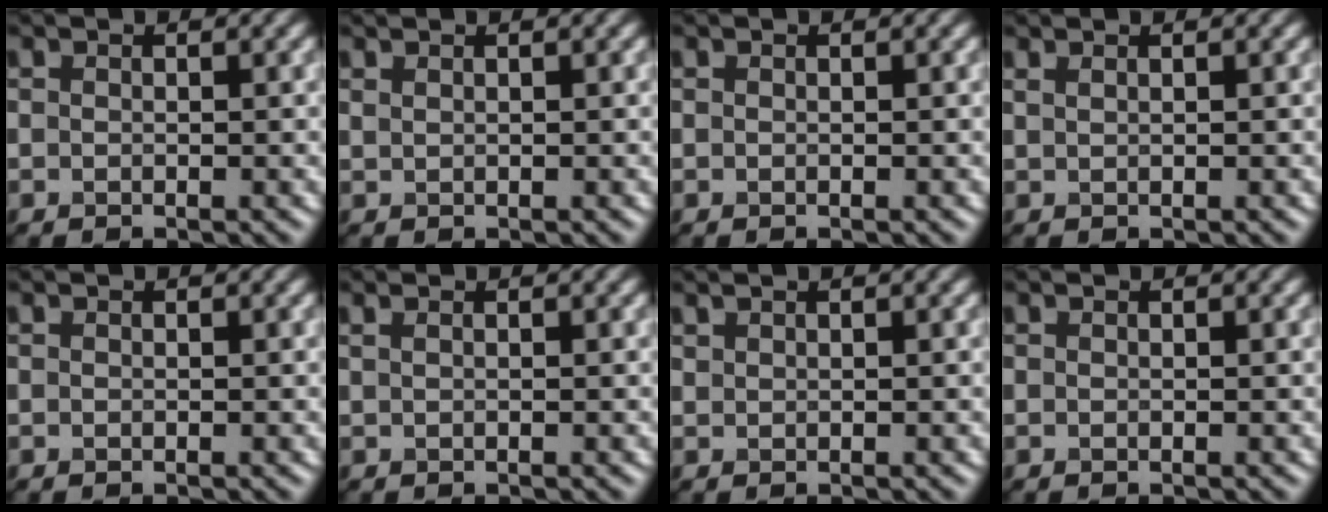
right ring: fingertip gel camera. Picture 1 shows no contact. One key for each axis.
{"total": 0.7, "fx": 0.6, "fy": 0.2, "fz": 0.3, "tx": -0.005, "ty": -0.001, "tz": 0.010}
{"total": 0.0}
{"total": 1.0, "fx": 0.7, "fy": 0.4, "fz": 0.5, "tx": -0.005, "ty": -0.003, "tz": 0.009}
{"total": 0.0}
{"total": 1.4, "fx": 0.7, "fy": 0.7, "fz": 0.9, "tx": -0.008, "ty": -0.001, "tz": 0.001}
{"total": 0.5, "fx": 0.5, "fy": 0.2, "fz": 0.1, "tx": -0.002, "ty": 0.002, "tz": 0.013}
{"total": 0.0}